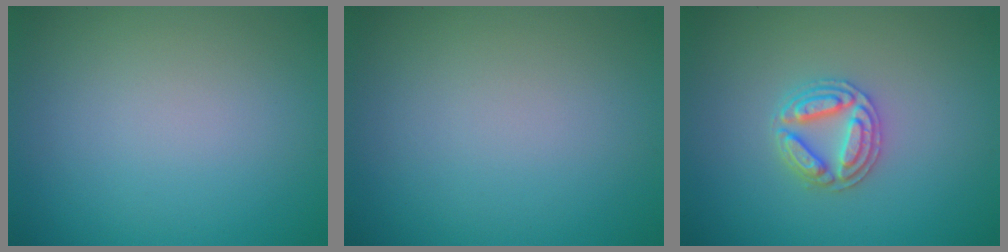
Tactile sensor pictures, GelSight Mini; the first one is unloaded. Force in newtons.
{"total": 0.0}
{"total": 2.9, "press": 2.9, "slide": 0.5}